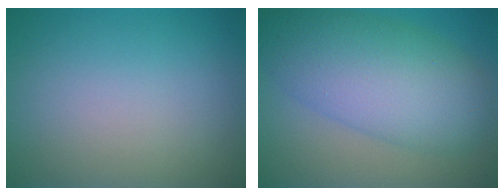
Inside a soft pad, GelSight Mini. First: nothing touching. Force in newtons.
{"total": 9.5, "press": 9.5, "slide": 0.2}